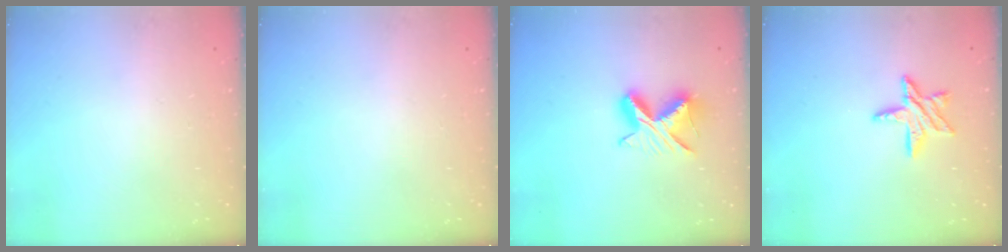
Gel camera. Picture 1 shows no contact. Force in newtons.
{"total": 0.0}
{"total": 8.7, "press": 8.7, "slide": 0.2}
{"total": 10.0, "press": 9.9, "slide": 0.9}